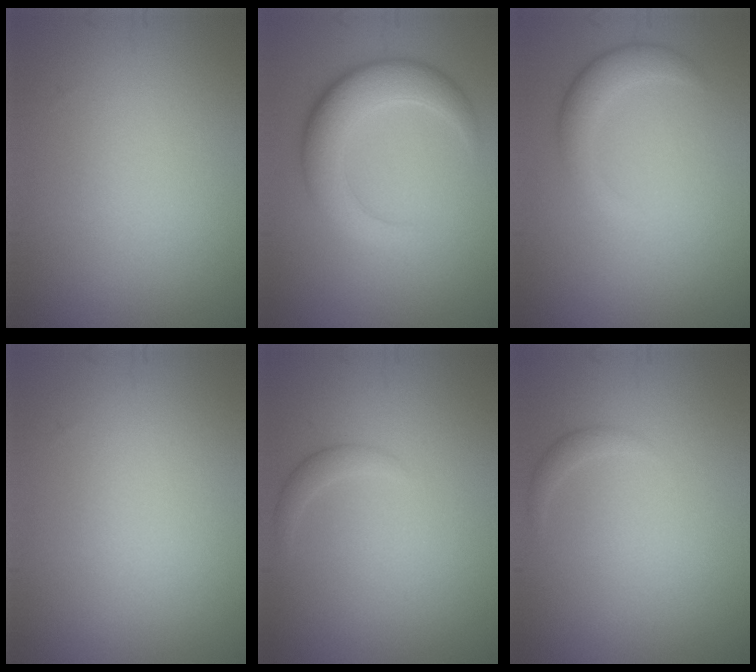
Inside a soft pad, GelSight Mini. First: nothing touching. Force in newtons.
{"total": 5.3, "press": 5.3, "slide": 0.2}
{"total": 2.5, "press": 2.5, "slide": 0.1}
{"total": 0.0}
{"total": 1.0, "press": 1.0, "slide": 0.0}
{"total": 0.7, "press": 0.7, "slide": 0.1}